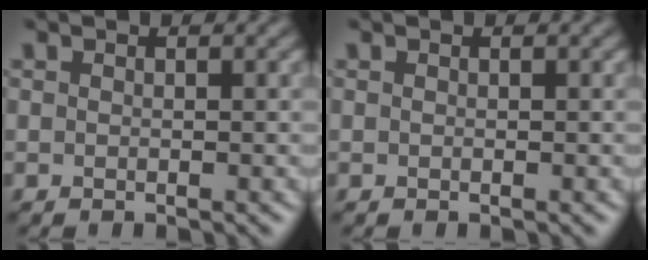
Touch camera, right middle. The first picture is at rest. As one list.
[{"total": 0.0}]